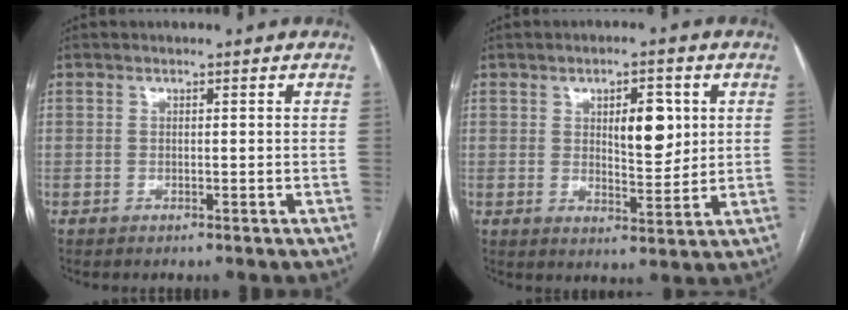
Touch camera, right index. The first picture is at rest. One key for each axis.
{"total": 7.0, "fx": 1.9, "fy": 2.7, "fz": 6.2, "tx": -0.092, "ty": -0.001, "tz": 0.034}